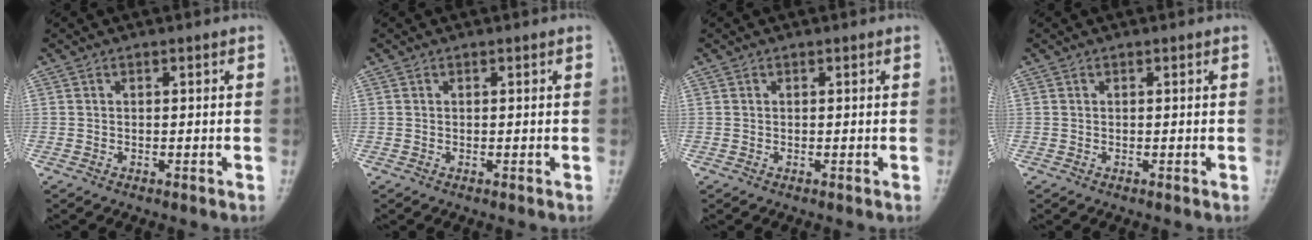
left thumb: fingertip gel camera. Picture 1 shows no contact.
{"total": 0.0}
{"total": 0.0}
{"total": 0.0}